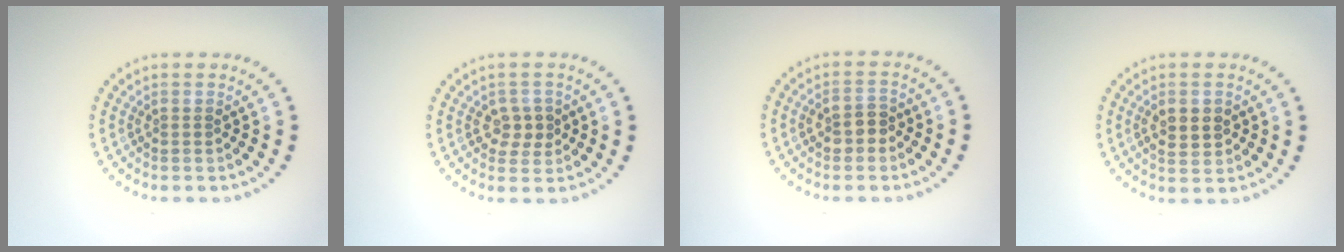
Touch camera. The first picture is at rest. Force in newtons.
{"total": 2.2, "press": 2.1, "slide": 0.6}
{"total": 2.1, "press": 2.1, "slide": 0.4}
{"total": 2.8, "press": 2.8, "slide": 0.2}